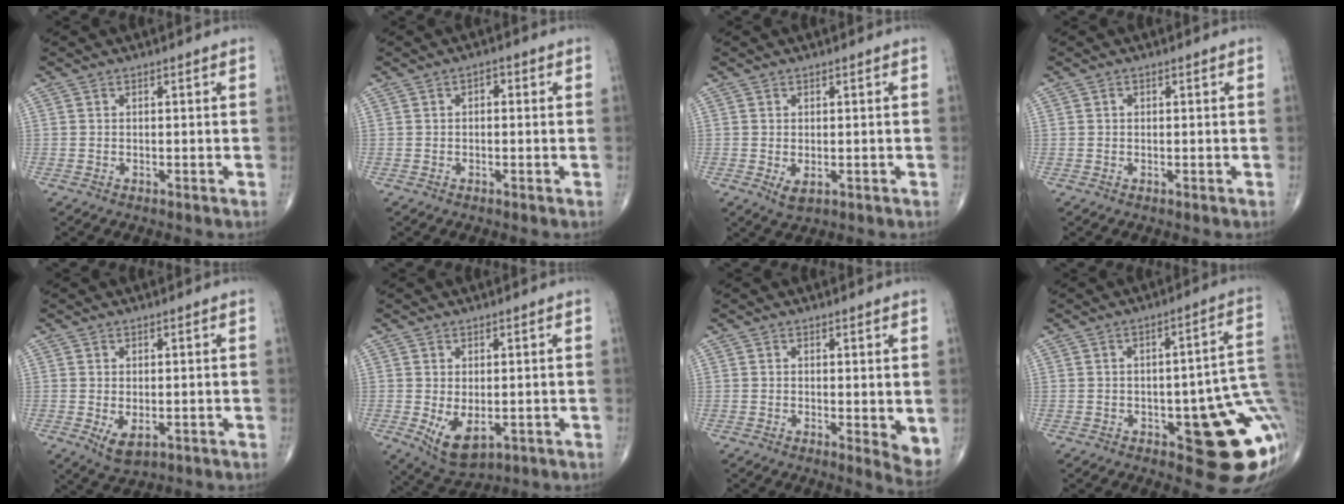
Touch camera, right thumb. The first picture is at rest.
{"total": 1.6, "force": [0.2, 1.0, 1.2], "torque": [-0.008, 0.005, -0.004]}
{"total": 2.5, "force": [-0.6, 1.3, 2.0], "torque": [-0.033, -0.004, -0.003]}
{"total": 0.6, "force": [0.1, 0.5, 0.3], "torque": [-0.002, 0.001, 0.000]}
{"total": 3.9, "force": [-0.9, 2.1, 3.2], "torque": [-0.050, -0.009, -0.005]}
{"total": 6.8, "force": [-1.3, 3.7, 5.5], "torque": [-0.089, -0.013, -0.006]}
{"total": 4.8, "force": [0.1, 1.5, 4.6], "torque": [-0.058, -0.015, 0.001]}
{"total": 17.8, "force": [-3.7, 6.3, 16.2], "torque": [-0.141, 0.024, -0.029]}